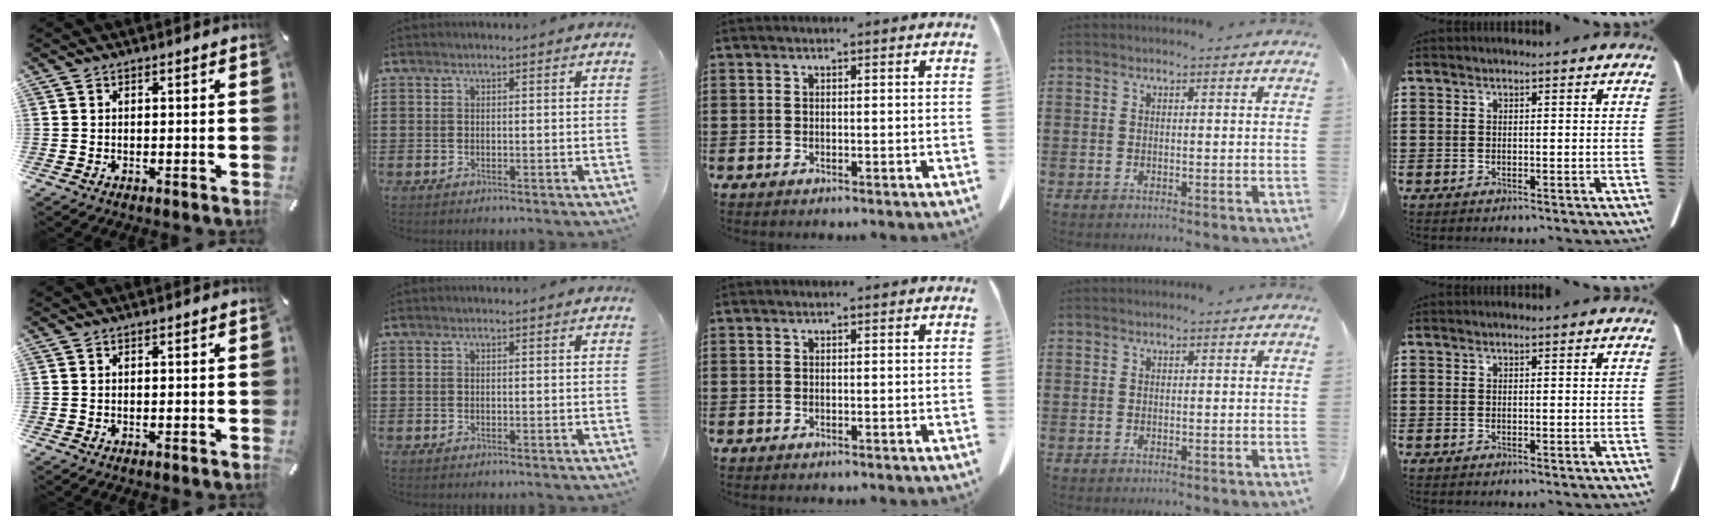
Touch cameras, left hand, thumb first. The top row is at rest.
{}